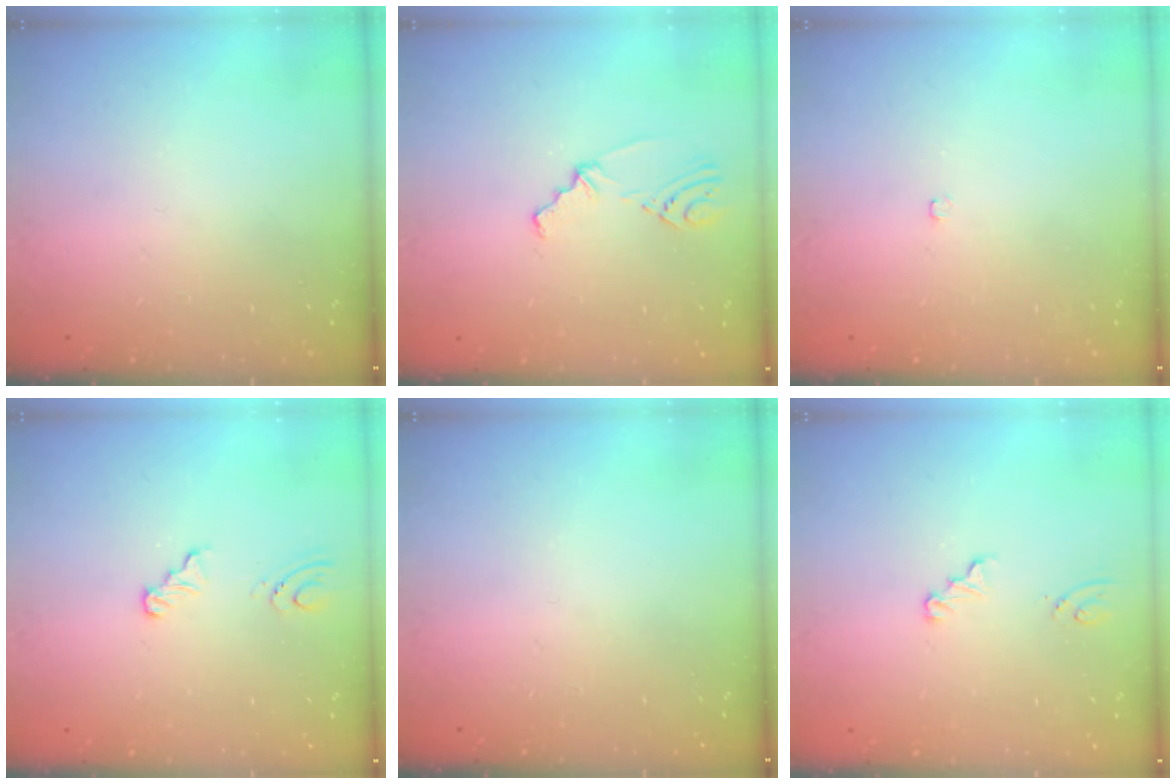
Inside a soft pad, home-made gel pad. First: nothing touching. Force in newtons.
{"total": 2.8, "press": 2.3, "slide": 1.5}
{"total": 2.1, "press": 2.1, "slide": 0.4}
{"total": 3.6, "press": 3.2, "slide": 1.7}
{"total": 0.0}
{"total": 2.3, "press": 2.3, "slide": 0.2}